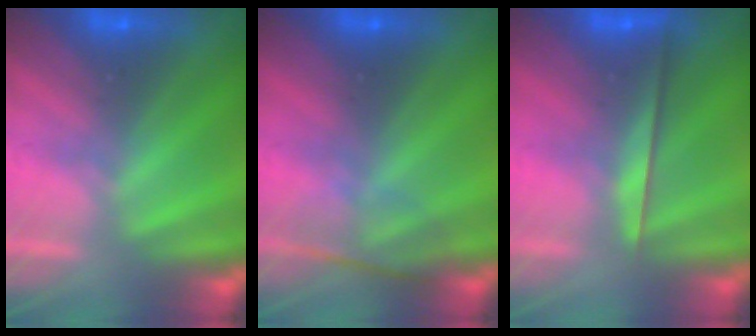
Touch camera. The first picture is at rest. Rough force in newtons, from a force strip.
{"total": 2.3}
{"total": 2.4}